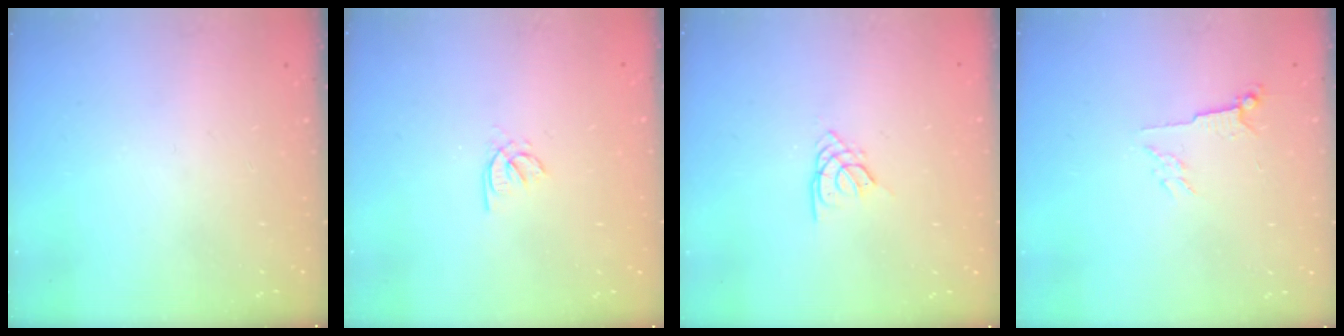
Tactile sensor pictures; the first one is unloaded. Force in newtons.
{"total": 1.7, "press": 1.6, "slide": 0.4}
{"total": 2.6, "press": 2.6, "slide": 0.5}
{"total": 3.6, "press": 3.6, "slide": 0.7}